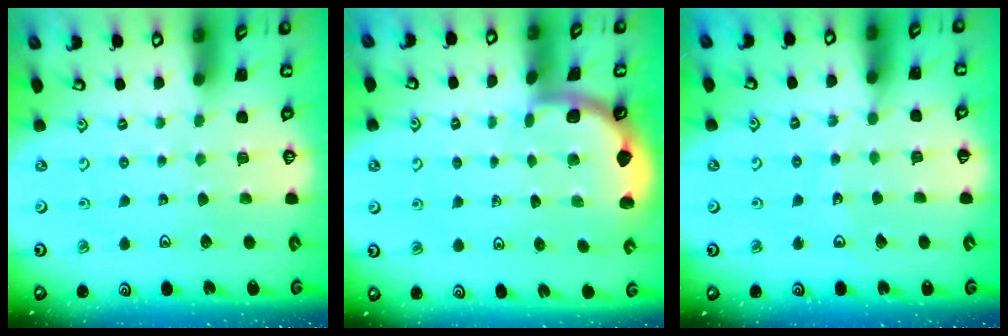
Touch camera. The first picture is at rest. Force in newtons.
{"total": 1.7, "press": 1.7, "slide": 0.0}
{"total": 3.0, "press": 3.0, "slide": 0.2}